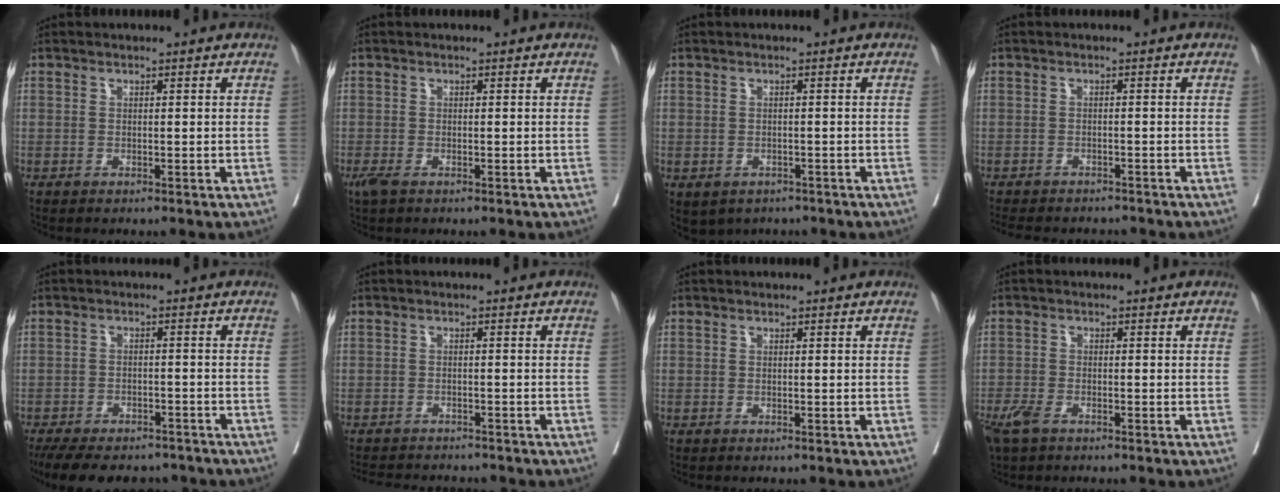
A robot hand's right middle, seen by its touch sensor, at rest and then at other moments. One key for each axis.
{"total": 1.9, "fx": -1.2, "fy": 0.7, "fz": 1.3, "tx": -0.031, "ty": -0.008, "tz": -0.021}
{"total": 5.6, "fx": -3.8, "fy": 3.7, "fz": 1.6, "tx": -0.025, "ty": 0.007, "tz": -0.047}
{"total": 10.0, "fx": -9.0, "fy": 2.8, "fz": 3.3, "tx": -0.063, "ty": -0.009, "tz": -0.116}
{"total": 14.1, "fx": -11.9, "fy": 5.3, "fz": 5.3, "tx": -0.113, "ty": -0.004, "tz": -0.160}
{"total": 8.2, "fx": -7.8, "fy": 1.5, "fz": 2.2, "tx": -0.038, "ty": -0.007, "tz": -0.105}
{"total": 0.0}
{"total": 4.2, "fx": -2.9, "fy": 1.7, "fz": 2.6, "tx": -0.059, "ty": -0.009, "tz": -0.054}